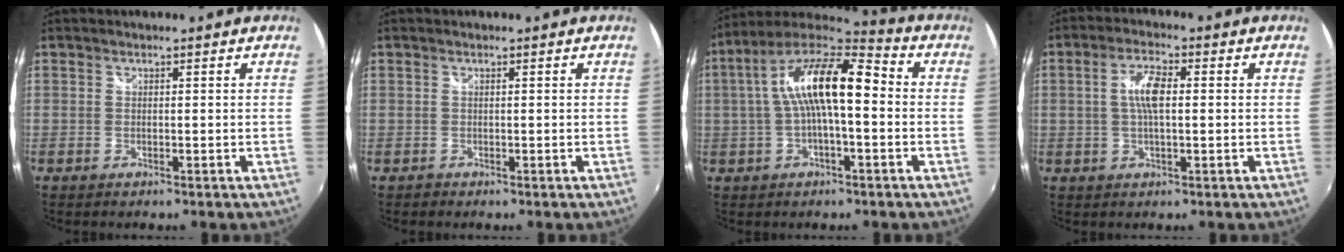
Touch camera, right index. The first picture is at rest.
{"total": 0.8, "force": [-0.3, 0.7, -0.1], "torque": [0.000, 0.002, -0.003]}
{"total": 15.4, "force": [0.8, 4.6, 14.6], "torque": [-0.267, 0.025, 0.004]}
{"total": 5.6, "force": [0.5, 1.8, 5.2], "torque": [-0.100, 0.009, 0.010]}